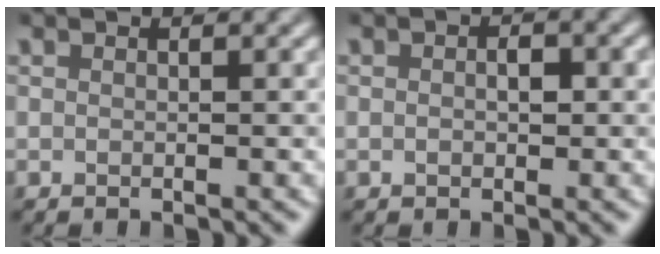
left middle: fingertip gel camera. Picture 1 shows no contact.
{"total": 1.5, "force": [0.0, 0.9, 1.2], "torque": [-0.020, 0.002, 0.000]}